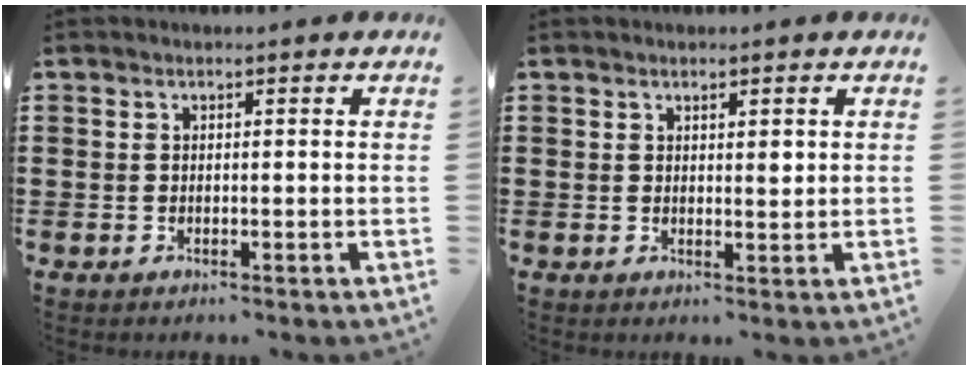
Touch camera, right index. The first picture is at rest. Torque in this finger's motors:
{"motor_torque": [-0.18, 0.05, 0.09, 0.00]}